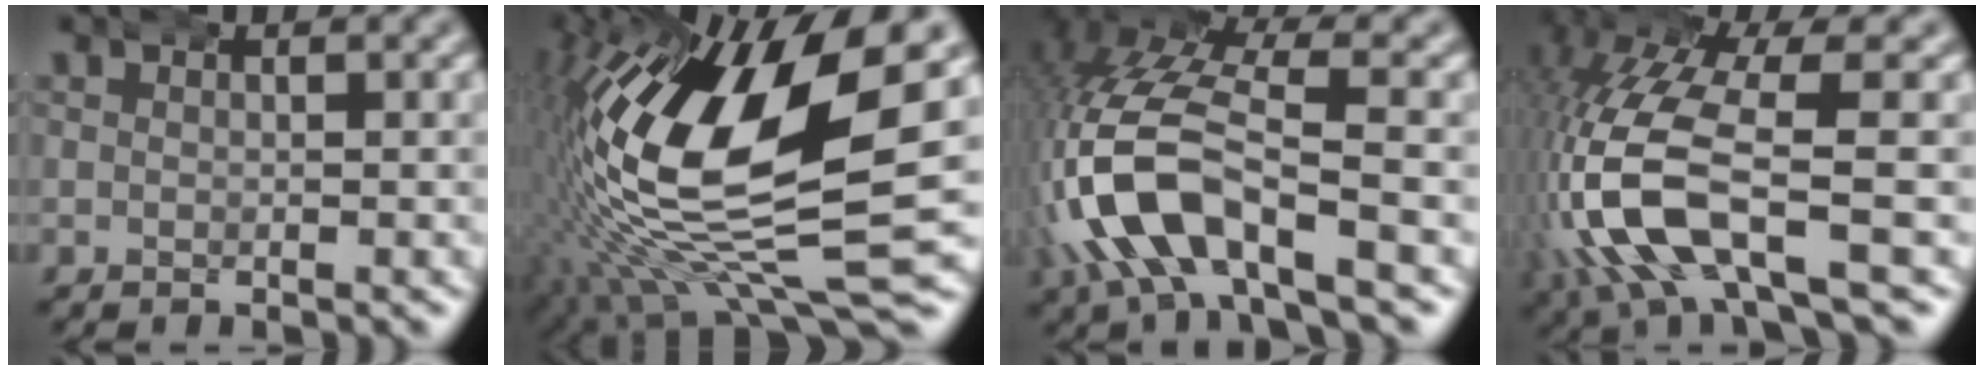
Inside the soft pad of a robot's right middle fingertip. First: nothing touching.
{"total": 19.8, "force": [0.1, 9.0, 17.6], "torque": [-0.297, -0.008, 0.013]}
{"total": 7.9, "force": [-1.2, 3.8, 6.8], "torque": [-0.183, -0.012, -0.015]}
{"total": 9.9, "force": [-1.2, 4.7, 8.6], "torque": [-0.232, -0.026, -0.006]}